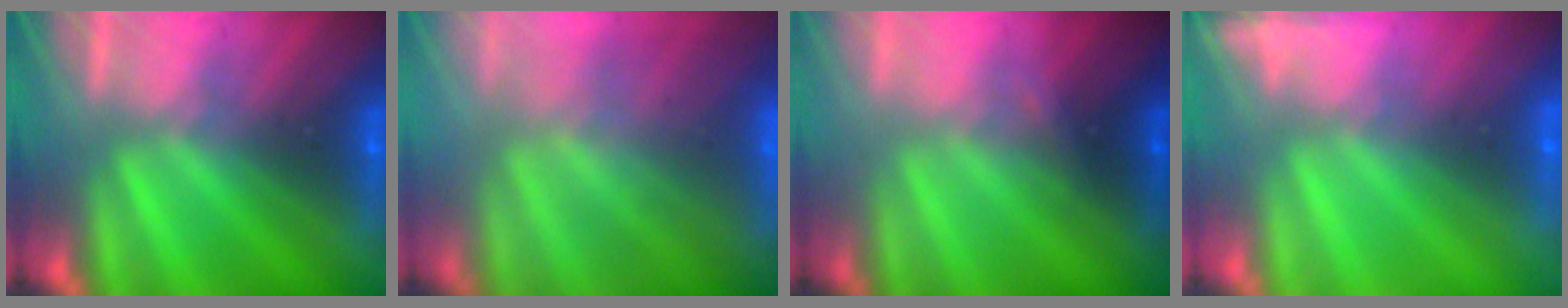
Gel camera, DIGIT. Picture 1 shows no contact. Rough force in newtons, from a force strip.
{"total": 11.0}
{"total": 1.6}
{"total": 7.3}